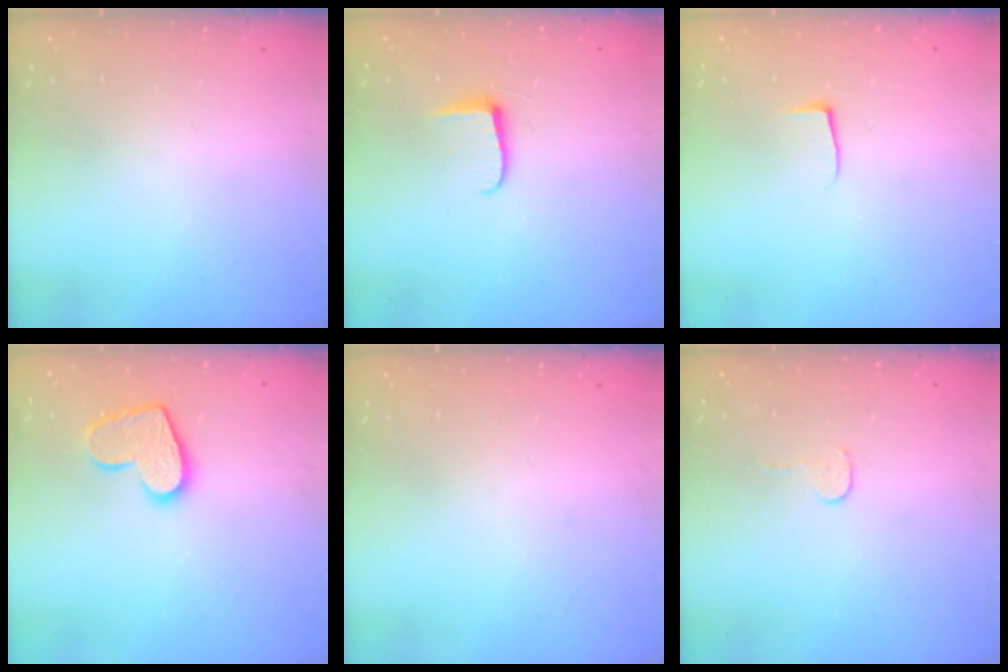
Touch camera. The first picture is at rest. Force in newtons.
{"total": 5.6, "press": 5.6, "slide": 0.7}
{"total": 3.7, "press": 3.7, "slide": 0.5}
{"total": 12.1, "press": 12.0, "slide": 0.8}
{"total": 0.0}
{"total": 3.4, "press": 3.4, "slide": 0.3}